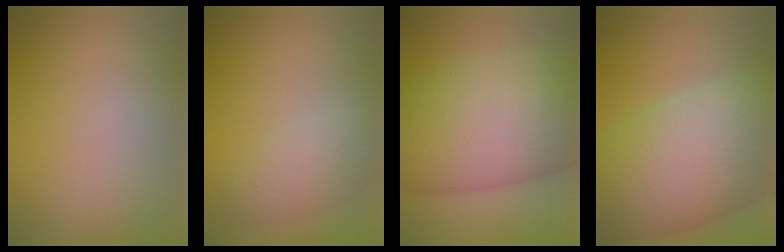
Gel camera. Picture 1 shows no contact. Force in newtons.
{"total": 3.1, "press": 3.1, "slide": 0.1}
{"total": 13.7, "press": 13.7, "slide": 0.3}
{"total": 13.4, "press": 13.4, "slide": 0.4}